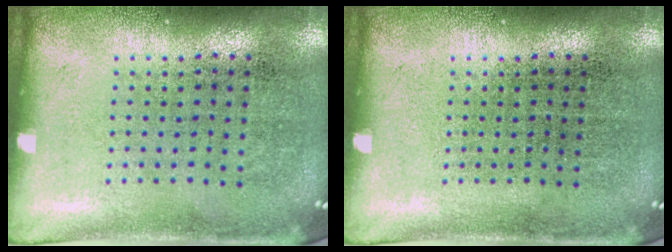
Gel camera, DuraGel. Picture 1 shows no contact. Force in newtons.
{"total": 0.0}